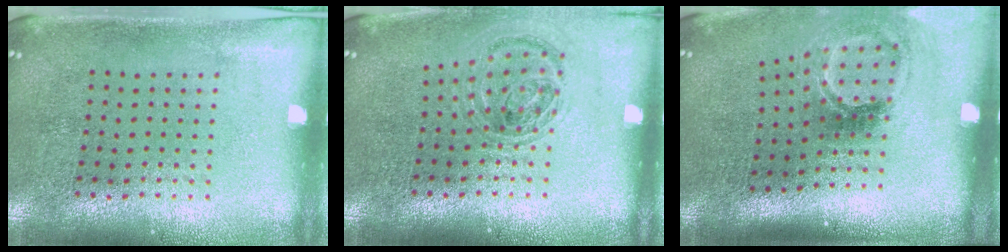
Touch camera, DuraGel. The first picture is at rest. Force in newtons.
{"total": 0.9, "press": 0.9, "slide": 0.2}
{"total": 1.9, "press": 1.2, "slide": 1.5}